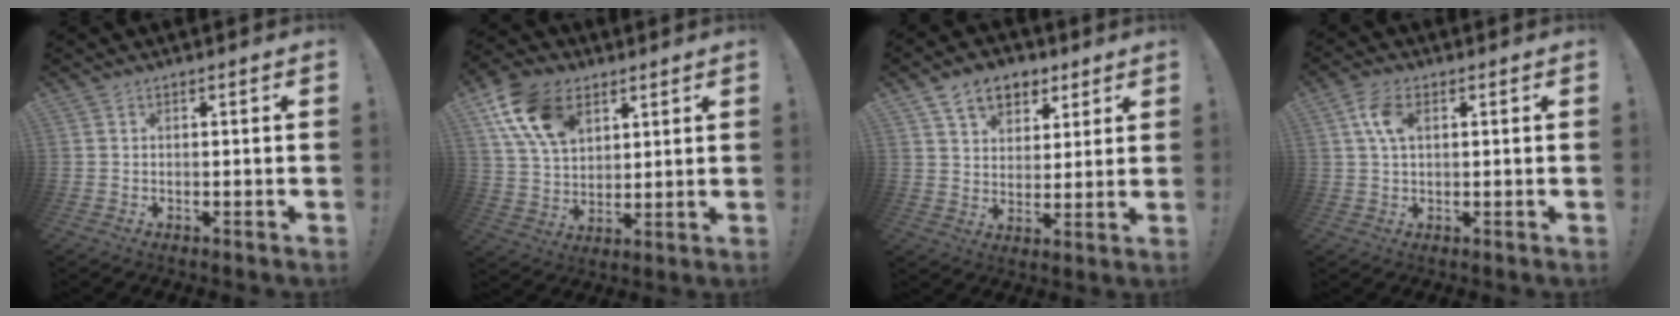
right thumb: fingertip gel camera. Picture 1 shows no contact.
{"total": 15.6, "force": [7.9, 10.4, 8.6], "torque": [-0.146, -0.024, 0.154]}
{"total": 10.9, "force": [6.2, 7.6, 4.7], "torque": [-0.062, -0.029, 0.118]}
{"total": 6.6, "force": [1.9, 3.8, 5.1], "torque": [-0.098, 0.004, 0.034]}